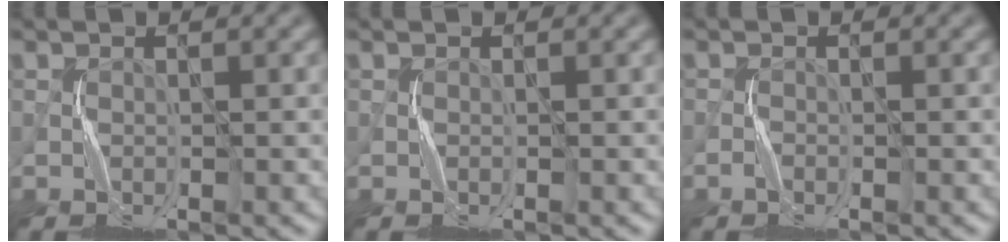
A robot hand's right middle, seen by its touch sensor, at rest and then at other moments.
{"total": 0.0}
{"total": 0.9, "force": [-0.9, 0.3, 0.2], "torque": [-0.002, 0.005, -0.017]}